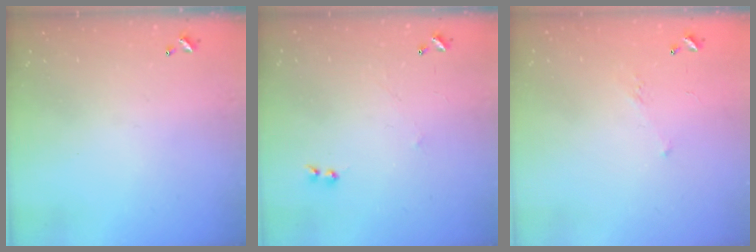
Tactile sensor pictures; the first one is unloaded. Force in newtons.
{"total": 1.2, "press": 1.2, "slide": 0.3}
{"total": 4.8, "press": 4.7, "slide": 0.9}